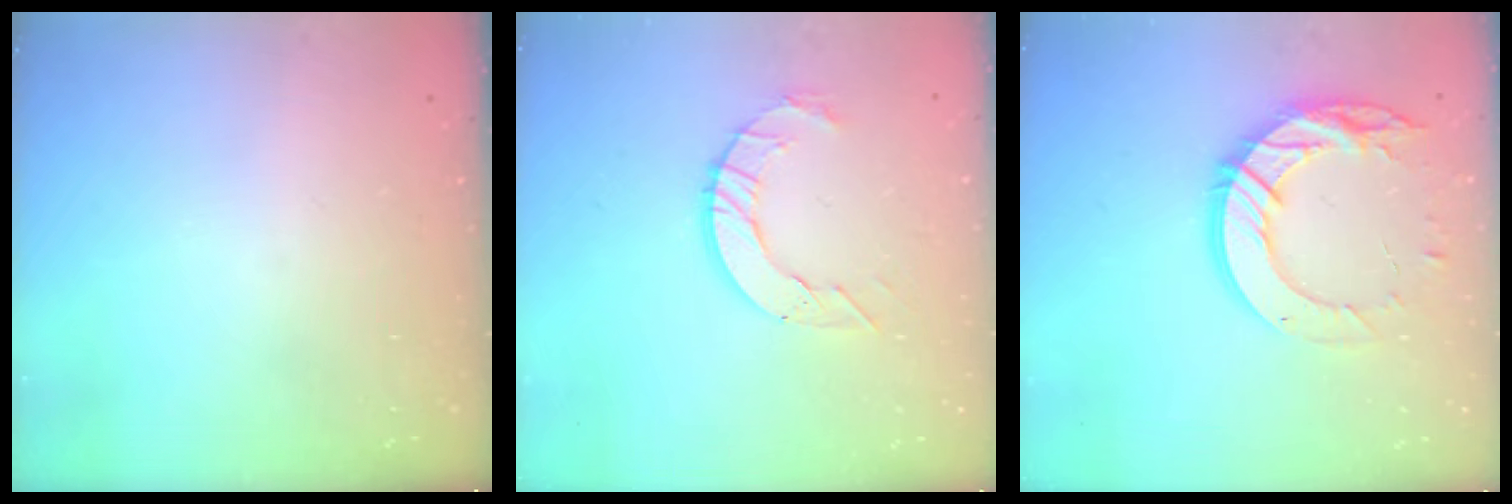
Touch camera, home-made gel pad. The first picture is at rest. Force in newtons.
{"total": 9.0, "press": 8.9, "slide": 0.8}
{"total": 16.4, "press": 16.4, "slide": 1.4}